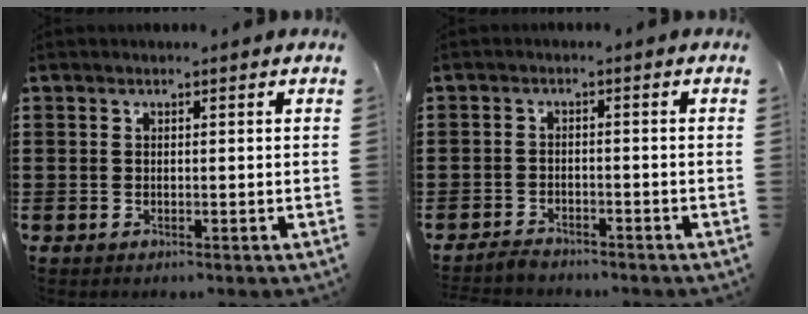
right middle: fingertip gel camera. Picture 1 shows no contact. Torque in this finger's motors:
{"motor_torque": [0.30, 0.29, 0.00, 0.03]}